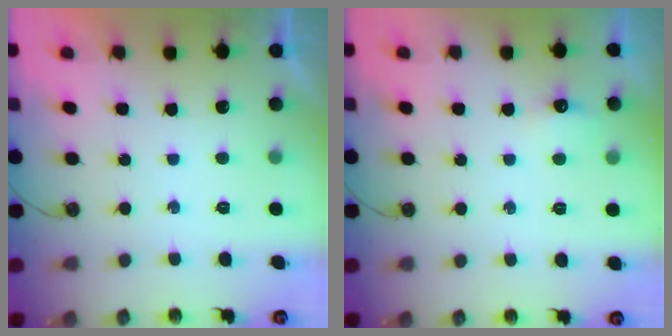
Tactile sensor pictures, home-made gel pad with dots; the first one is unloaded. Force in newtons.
{"total": 4.3, "press": 4.3, "slide": 0.7}